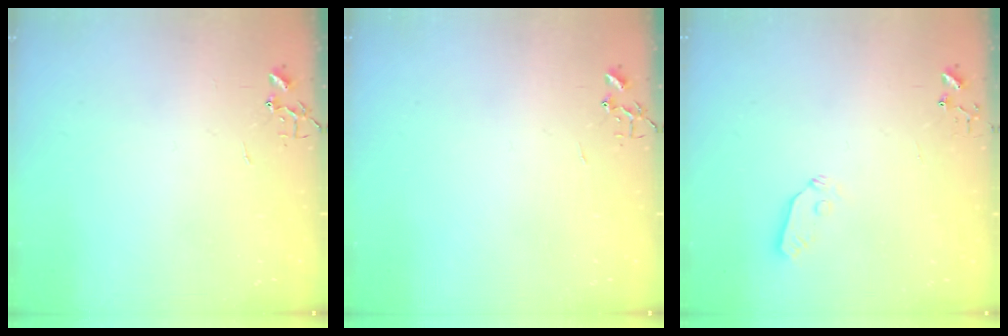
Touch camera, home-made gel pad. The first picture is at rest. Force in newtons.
{"total": 0.0}
{"total": 3.8, "press": 3.8, "slide": 0.6}